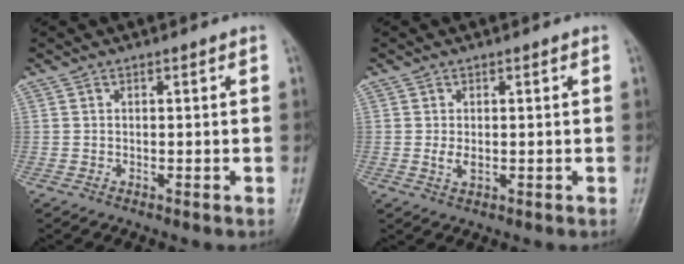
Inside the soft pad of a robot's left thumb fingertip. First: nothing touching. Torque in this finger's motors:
{"motor_torque": [0.03, 0.04, 0.36, -0.06, 0.07]}